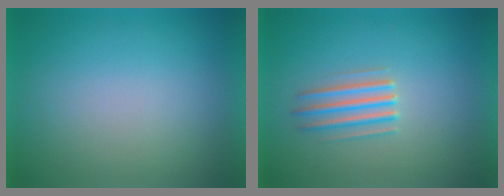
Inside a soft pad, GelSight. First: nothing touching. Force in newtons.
{"total": 2.8}